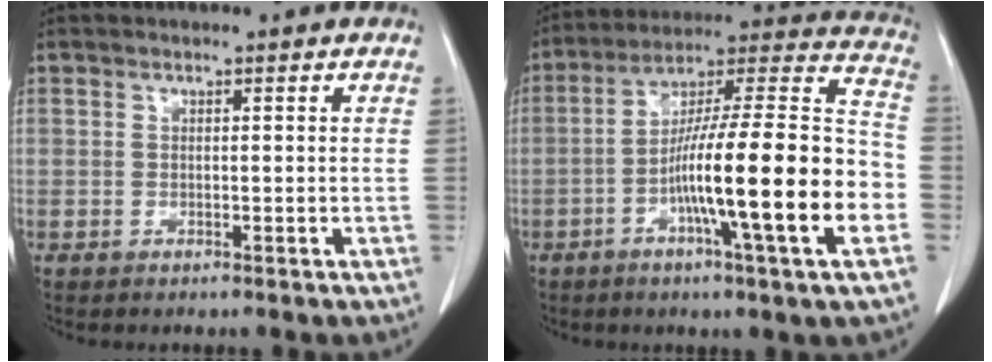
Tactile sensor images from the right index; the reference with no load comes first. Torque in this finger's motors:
{"motor_torque": [1.83, -0.31, 1.05, 0.21]}